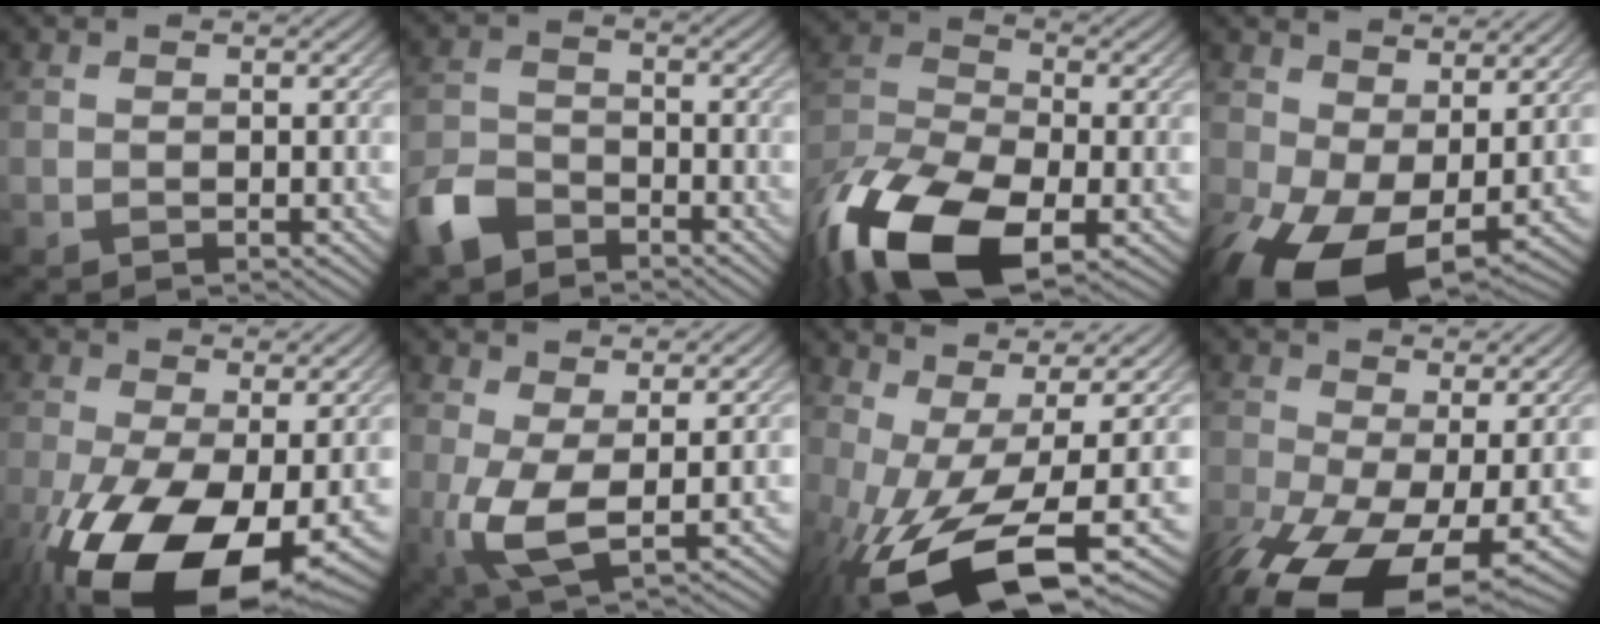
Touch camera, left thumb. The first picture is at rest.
{"total": 5.8, "force": [-4.2, 3.1, 2.5], "torque": [-0.060, -0.005, -0.097]}
{"total": 17.4, "force": [-9.4, 8.5, 11.8], "torque": [-0.286, -0.036, -0.181]}
{"total": 13.6, "force": [-1.7, 8.2, 10.7], "torque": [-0.224, -0.051, -0.009]}
{"total": 17.8, "force": [-5.8, 9.2, 14.1], "torque": [-0.283, -0.057, -0.079]}
{"total": 6.7, "force": [0.4, 2.9, 6.0], "torque": [-0.140, -0.007, 0.007]}
{"total": 16.0, "force": [-4.4, 6.0, 14.1], "torque": [-0.282, -0.025, -0.064]}
{"total": 16.0, "force": [-6.3, 7.9, 12.4], "torque": [-0.271, -0.064, -0.083]}